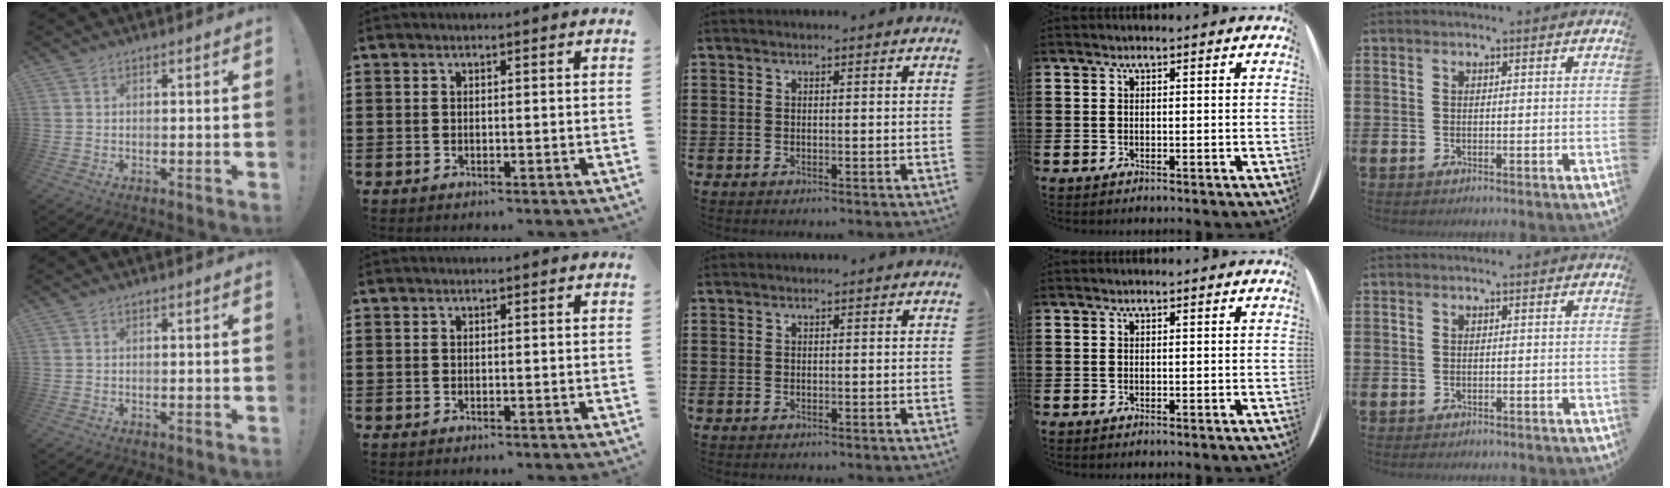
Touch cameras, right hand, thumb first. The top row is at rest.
{"little": {"total": 0.7, "force": [-0.7, 0.1, 0.0], "torque": [-0.003, -0.003, -0.013]}}